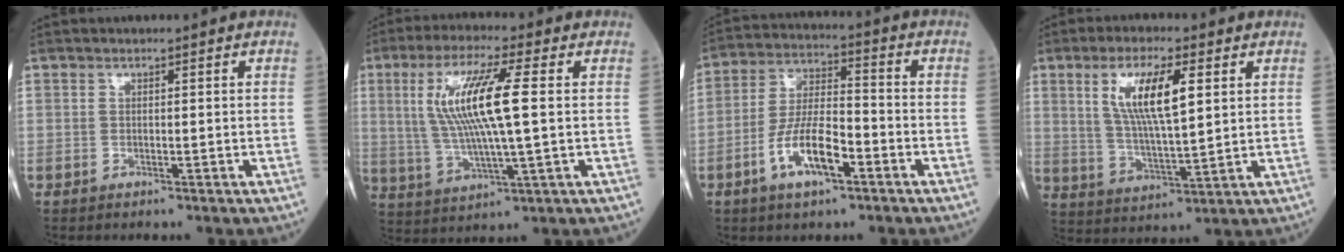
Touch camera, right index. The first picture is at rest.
{"total": 12.2, "force": [2.0, 0.8, 12.1], "torque": [-0.249, 0.003, 0.038]}
{"total": 9.8, "force": [-4.5, 3.0, 8.2], "torque": [-0.168, 0.004, -0.083]}
{"total": 10.3, "force": [3.4, 2.0, 9.5], "torque": [-0.188, 0.002, 0.068]}